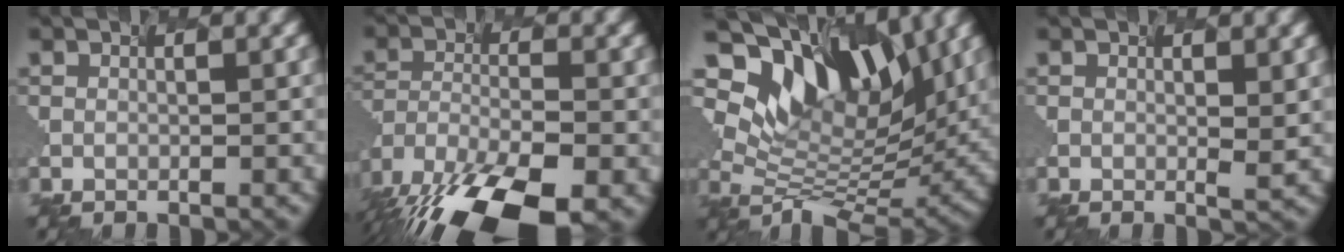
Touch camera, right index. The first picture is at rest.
{"total": 13.2, "force": [-9.5, 4.7, 7.9], "torque": [-0.178, -0.037, -0.148]}
{"total": 9.9, "force": [5.2, 5.0, 6.8], "torque": [-0.117, -0.004, 0.112]}
{"total": 1.0, "force": [0.6, -0.1, 0.9], "torque": [-0.019, -0.008, 0.018]}